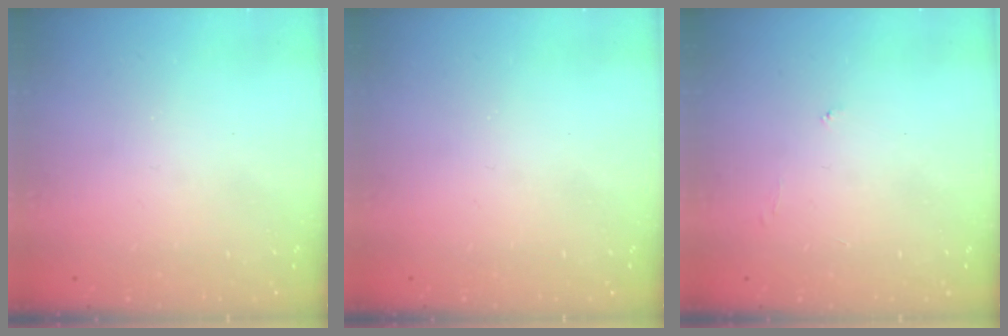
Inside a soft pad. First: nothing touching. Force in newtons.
{"total": 0.0}
{"total": 3.9, "press": 3.9, "slide": 0.3}